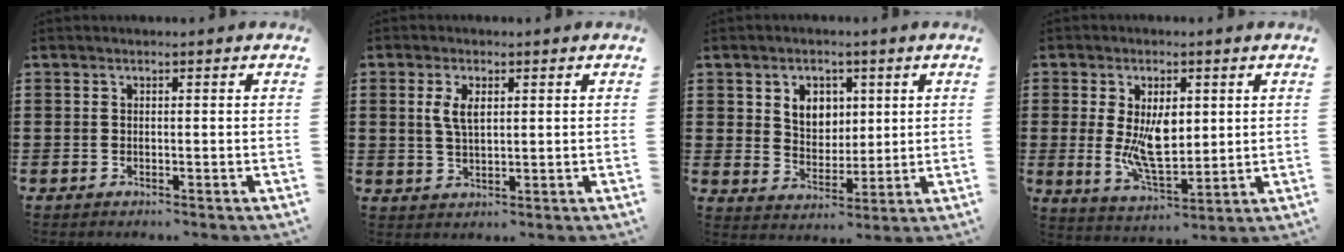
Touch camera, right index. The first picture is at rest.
{"total": 3.9, "force": [1.0, 1.8, 3.3], "torque": [-0.071, 0.007, 0.017]}
{"total": 5.3, "force": [2.1, 4.4, 2.2], "torque": [-0.056, 0.012, 0.036]}
{"total": 8.3, "force": [1.1, 4.3, 7.0], "torque": [-0.117, -0.004, 0.017]}